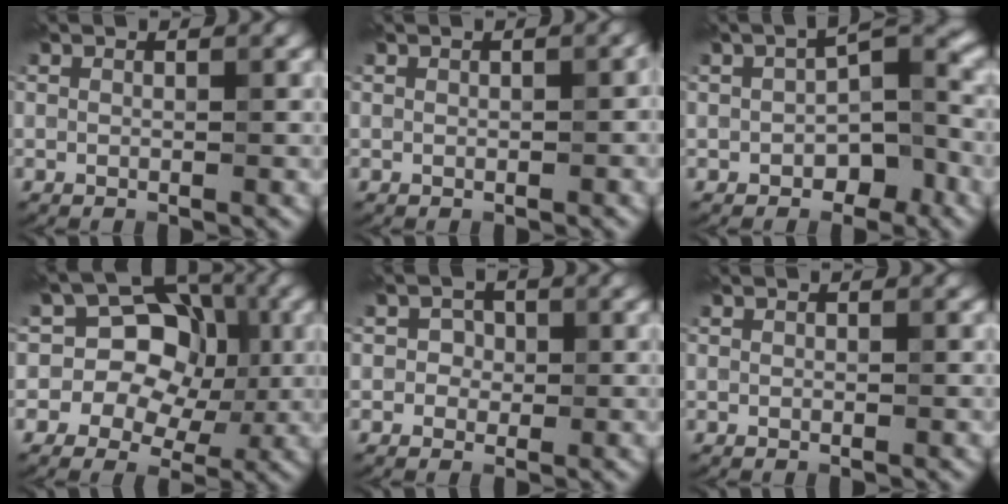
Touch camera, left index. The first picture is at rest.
{"total": 1.2, "force": [-0.2, 0.4, 1.1], "torque": [-0.013, 0.002, -0.001]}
{"total": 4.6, "force": [-1.9, 2.6, 3.3], "torque": [-0.033, 0.016, -0.035]}
{"total": 10.2, "force": [0.3, 9.1, 4.7], "torque": [-0.043, 0.054, -0.038]}
{"total": 1.6, "force": [-0.2, 1.6, 0.4], "torque": [0.010, 0.006, -0.011]}
{"total": 0.0}